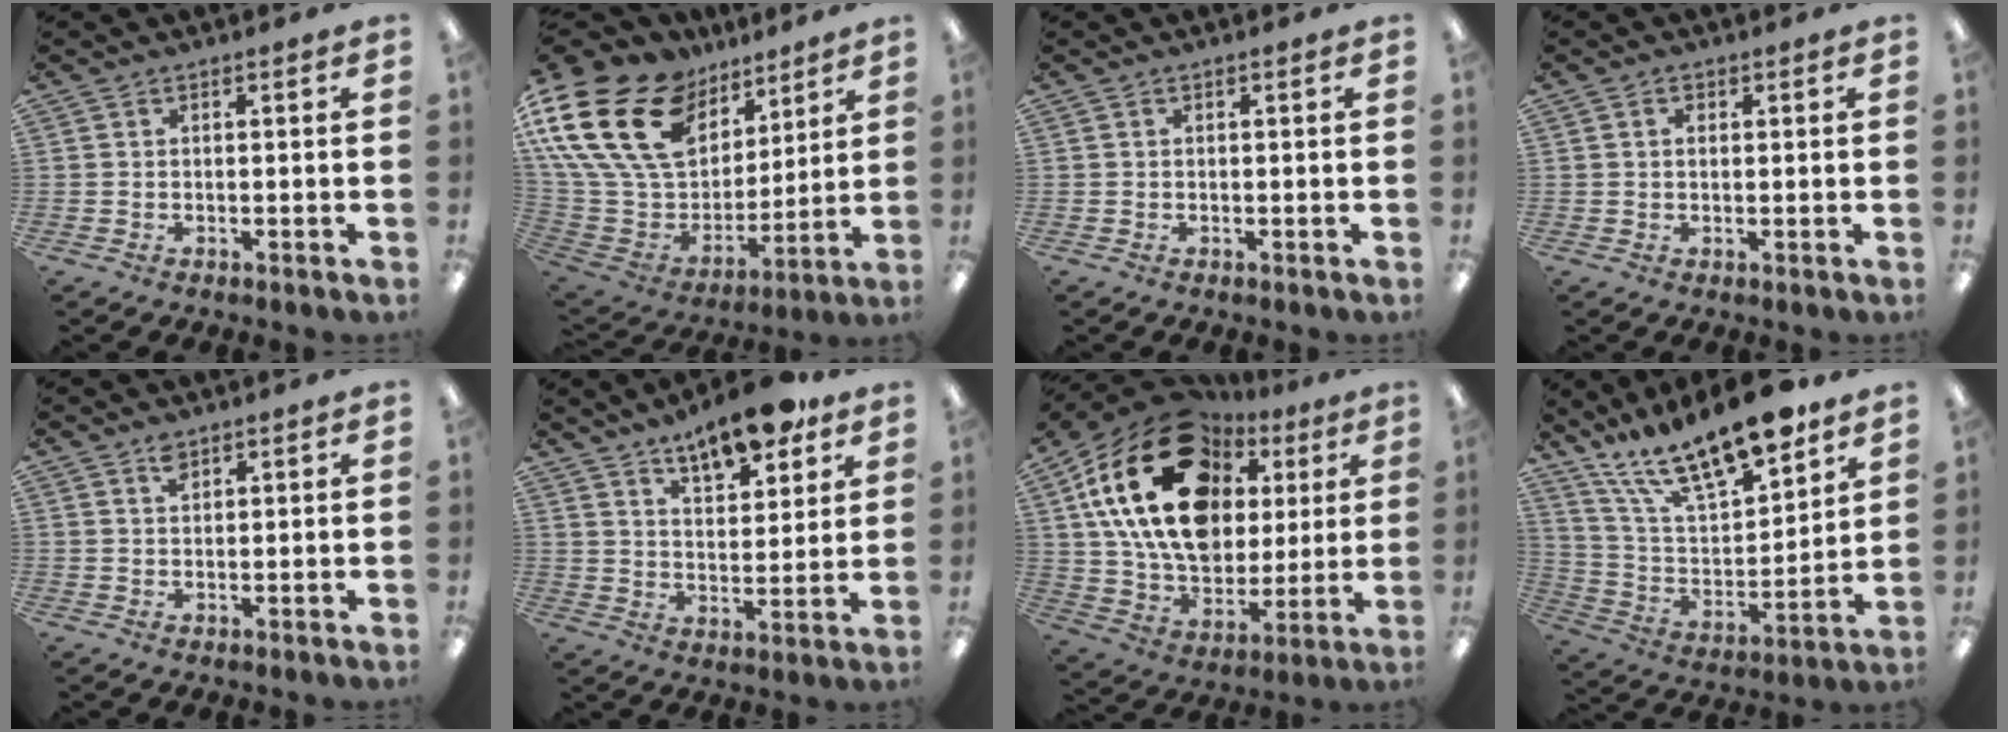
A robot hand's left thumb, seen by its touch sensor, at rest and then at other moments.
{"total": 24.7, "force": [11.5, 16.3, 14.5], "torque": [-0.323, -0.050, 0.225]}
{"total": 0.0}
{"total": 1.4, "force": [0.5, 0.9, 0.9], "torque": [-0.012, 0.000, 0.006]}
{"total": 2.2, "force": [1.7, 1.0, 0.9], "torque": [-0.014, -0.005, 0.030]}
{"total": 12.6, "force": [9.9, 4.3, 6.6], "torque": [-0.096, -0.051, 0.171]}
{"total": 26.0, "force": [10.3, 17.2, 16.5], "torque": [-0.307, -0.042, 0.184]}
{"total": 21.0, "force": [17.1, 5.6, 10.8], "torque": [-0.199, -0.113, 0.295]}